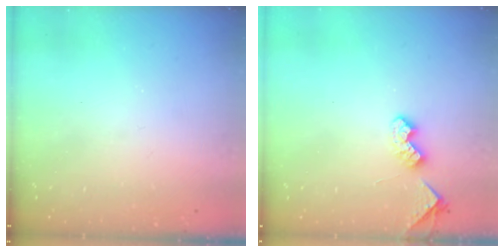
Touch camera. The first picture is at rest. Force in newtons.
{"total": 3.8, "press": 3.8, "slide": 0.6}